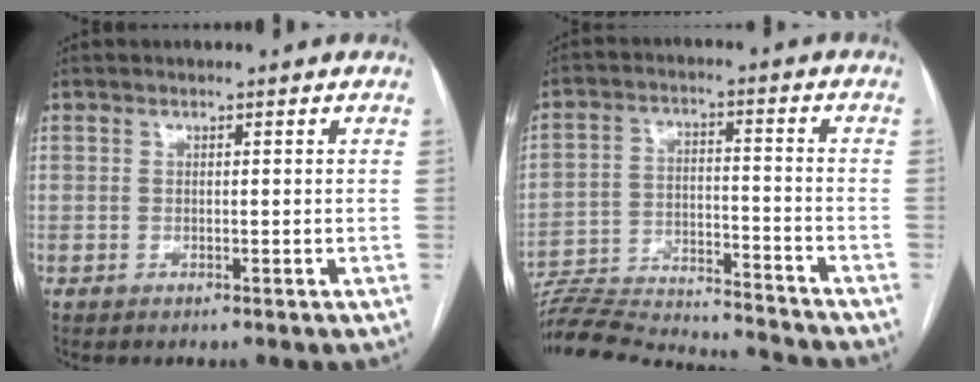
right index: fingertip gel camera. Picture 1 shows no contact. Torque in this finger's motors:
{"motor_torque": [-1.10, -1.04, -1.00, -0.21]}